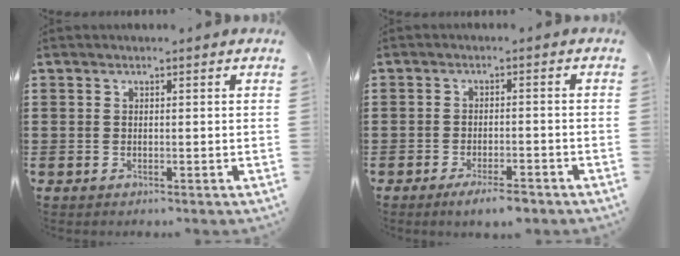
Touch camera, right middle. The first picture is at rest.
{"total": 3.2, "force": [-2.4, 0.5, 2.0], "torque": [-0.039, 0.001, -0.045]}